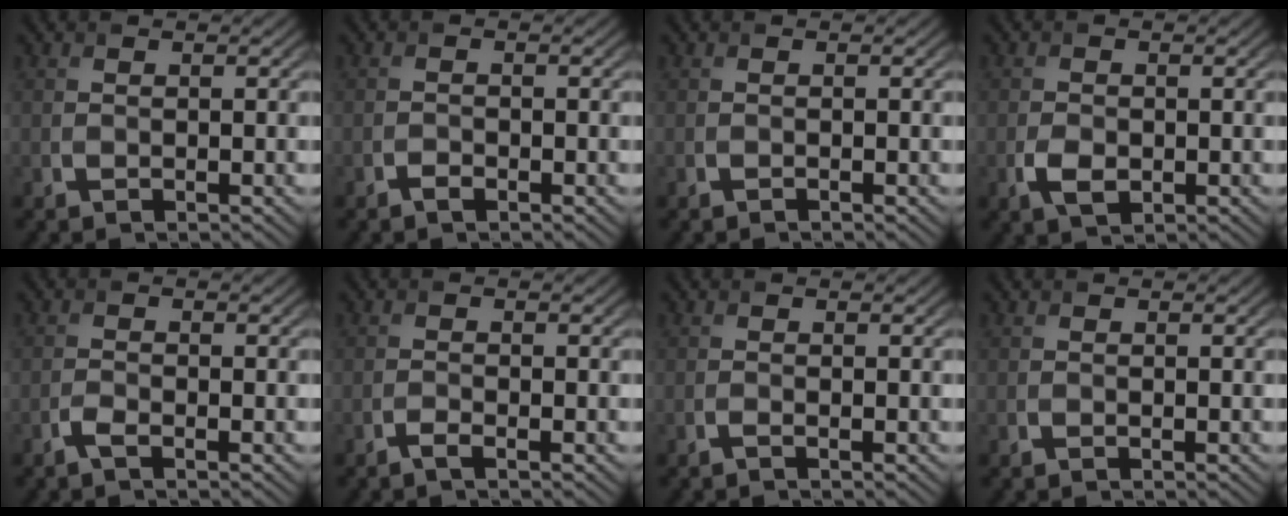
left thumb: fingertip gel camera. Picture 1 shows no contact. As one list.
[{"total": 1.0, "force": [-0.7, 0.4, 0.5], "torque": [-0.010, -0.001, -0.014]}, {"total": 0.0}, {"total": 2.7, "force": [-0.8, 1.8, 1.9], "torque": [-0.042, -0.007, -0.014]}, {"total": 1.4, "force": [-1.0, 0.4, 0.9], "torque": [-0.023, 0.001, -0.024]}, {"total": 1.1, "force": [-0.7, 0.1, 0.7], "torque": [-0.015, 0.001, -0.016]}, {"total": 0.6, "force": [-0.3, 0.0, 0.4], "torque": [-0.011, -0.002, -0.008]}, {"total": 0.0}]